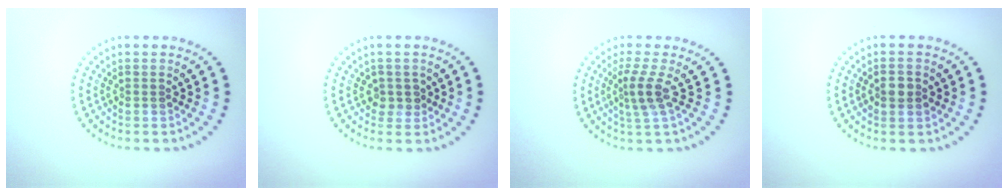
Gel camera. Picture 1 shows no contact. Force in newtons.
{"total": 1.6, "press": 1.2, "slide": 1.0}
{"total": 2.5, "press": 1.7, "slide": 1.8}
{"total": 2.2, "press": 2.2, "slide": 0.2}